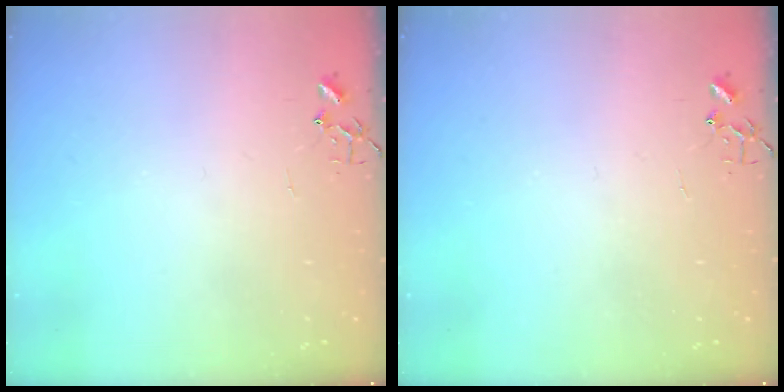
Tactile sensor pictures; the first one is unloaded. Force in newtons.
{"total": 0.0}